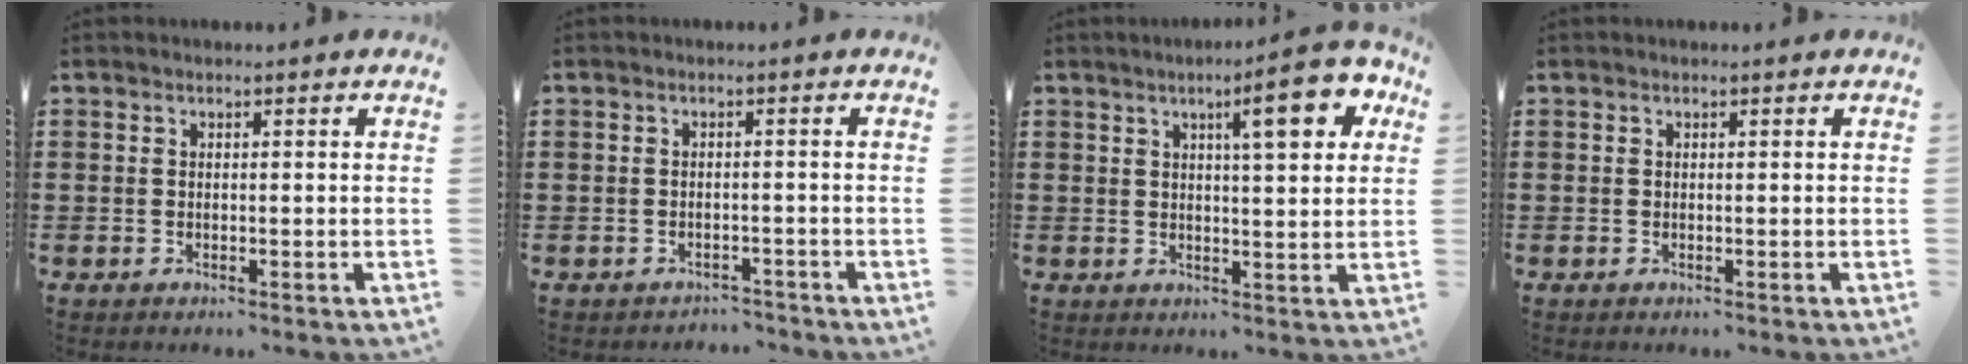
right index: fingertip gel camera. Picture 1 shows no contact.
{"total": 1.8, "force": [-1.7, 0.5, -0.2], "torque": [-0.004, 0.003, -0.040]}
{"total": 9.5, "force": [4.4, 1.8, 8.2], "torque": [-0.127, -0.005, 0.063]}
{"total": 0.0}